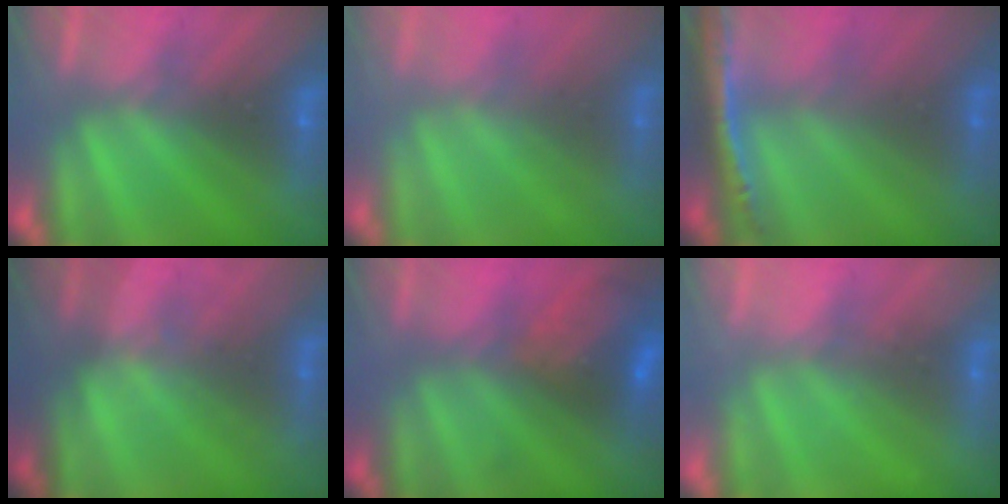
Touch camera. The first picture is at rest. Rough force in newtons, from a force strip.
{"total": 2.0}
{"total": 1.3}
{"total": 1.3}
{"total": 7.9}
{"total": 2.2}